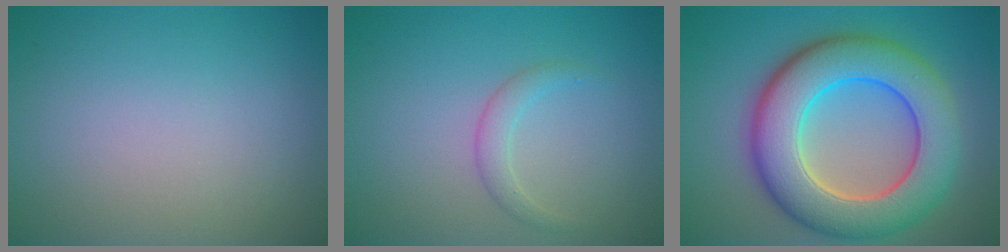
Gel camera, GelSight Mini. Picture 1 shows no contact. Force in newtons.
{"total": 1.5, "press": 1.5, "slide": 0.1}
{"total": 10.7, "press": 10.7, "slide": 0.6}